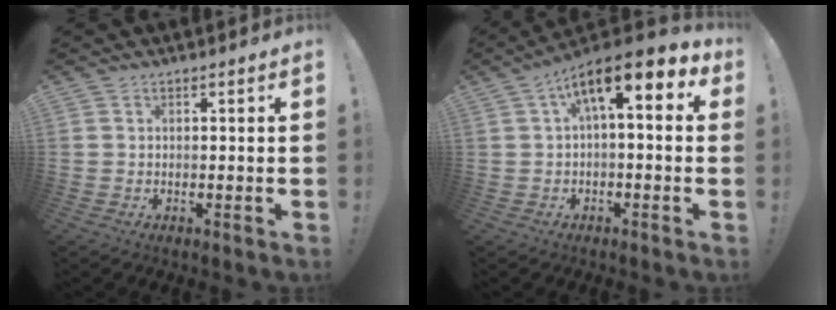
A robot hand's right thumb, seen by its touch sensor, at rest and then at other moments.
{"total": 10.0, "force": [4.2, 2.4, 8.8], "torque": [-0.146, -0.025, 0.070]}